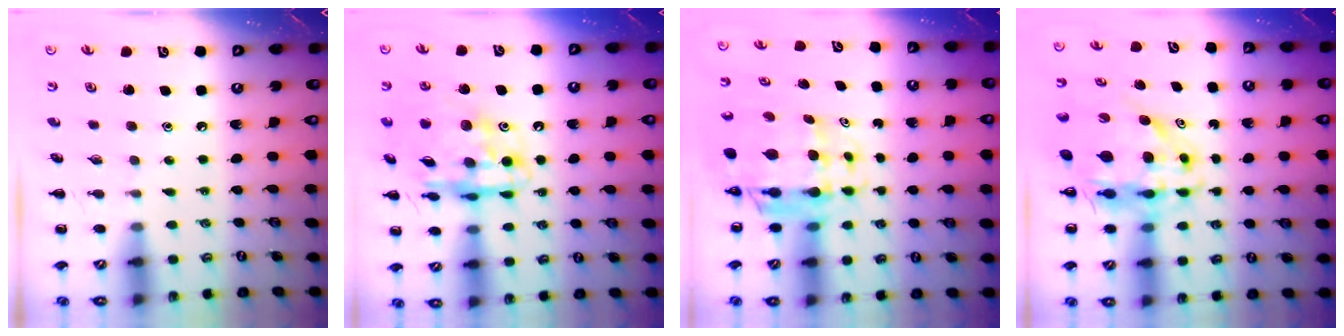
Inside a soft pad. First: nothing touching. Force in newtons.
{"total": 16.7, "press": 16.1, "slide": 4.4}
{"total": 9.5, "press": 9.1, "slide": 2.8}
{"total": 12.7, "press": 12.0, "slide": 4.0}